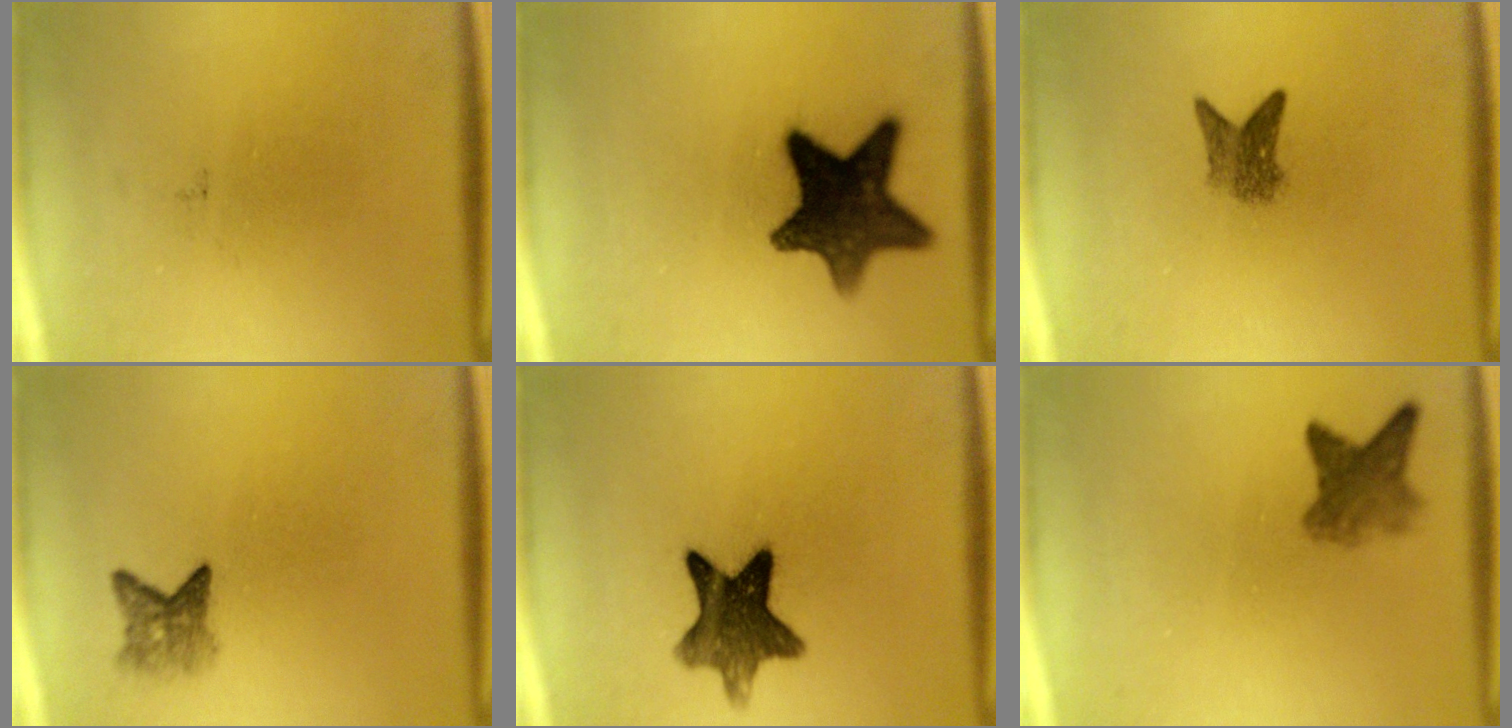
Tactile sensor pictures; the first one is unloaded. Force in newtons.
{"total": 13.3}
{"total": 2.8}
{"total": 3.0}
{"total": 10.3}
{"total": 4.1}